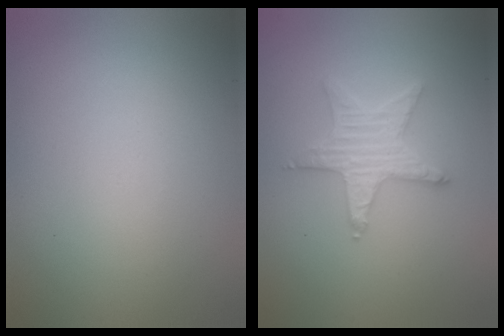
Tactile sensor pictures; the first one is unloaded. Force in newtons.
{"total": 3.6, "press": 3.5, "slide": 0.7}